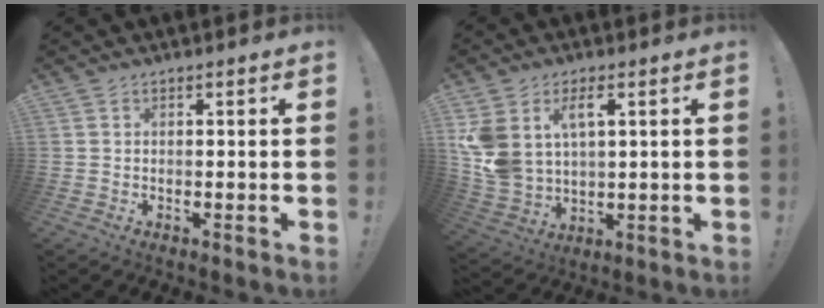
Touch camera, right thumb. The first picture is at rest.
{"total": 10.6, "force": [4.5, 6.9, 6.6], "torque": [-0.137, -0.021, 0.088]}